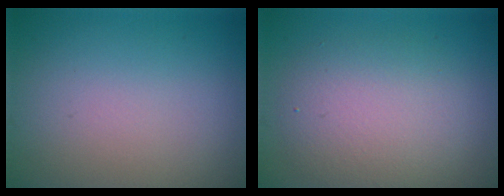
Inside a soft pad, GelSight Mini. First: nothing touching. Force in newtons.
{"total": 5.1, "press": 5.1, "slide": 0.1}